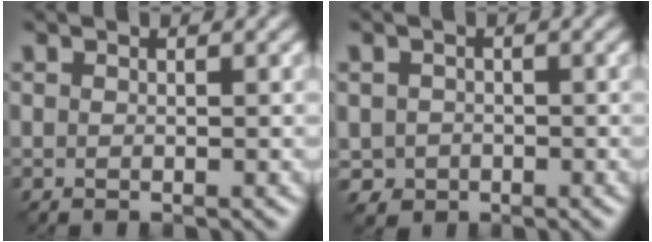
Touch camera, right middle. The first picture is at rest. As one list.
[{"total": 2.2, "force": [-0.8, 1.9, 0.8], "torque": [-0.020, -0.003, -0.015]}]